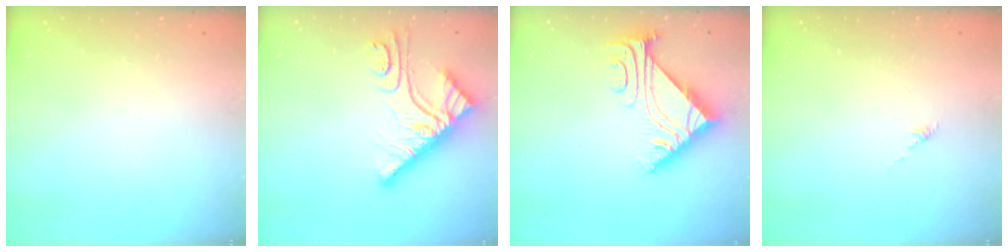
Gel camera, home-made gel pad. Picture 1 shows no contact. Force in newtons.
{"total": 11.8, "press": 11.7, "slide": 0.9}
{"total": 7.5, "press": 7.4, "slide": 0.8}
{"total": 0.0}